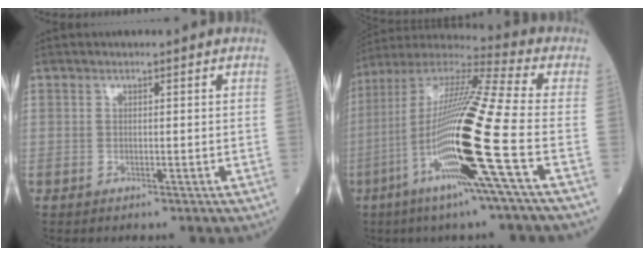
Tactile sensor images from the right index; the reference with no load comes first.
{"total": 21.5, "force": [-6.4, -1.1, 20.5], "torque": [-0.415, -0.031, -0.137]}